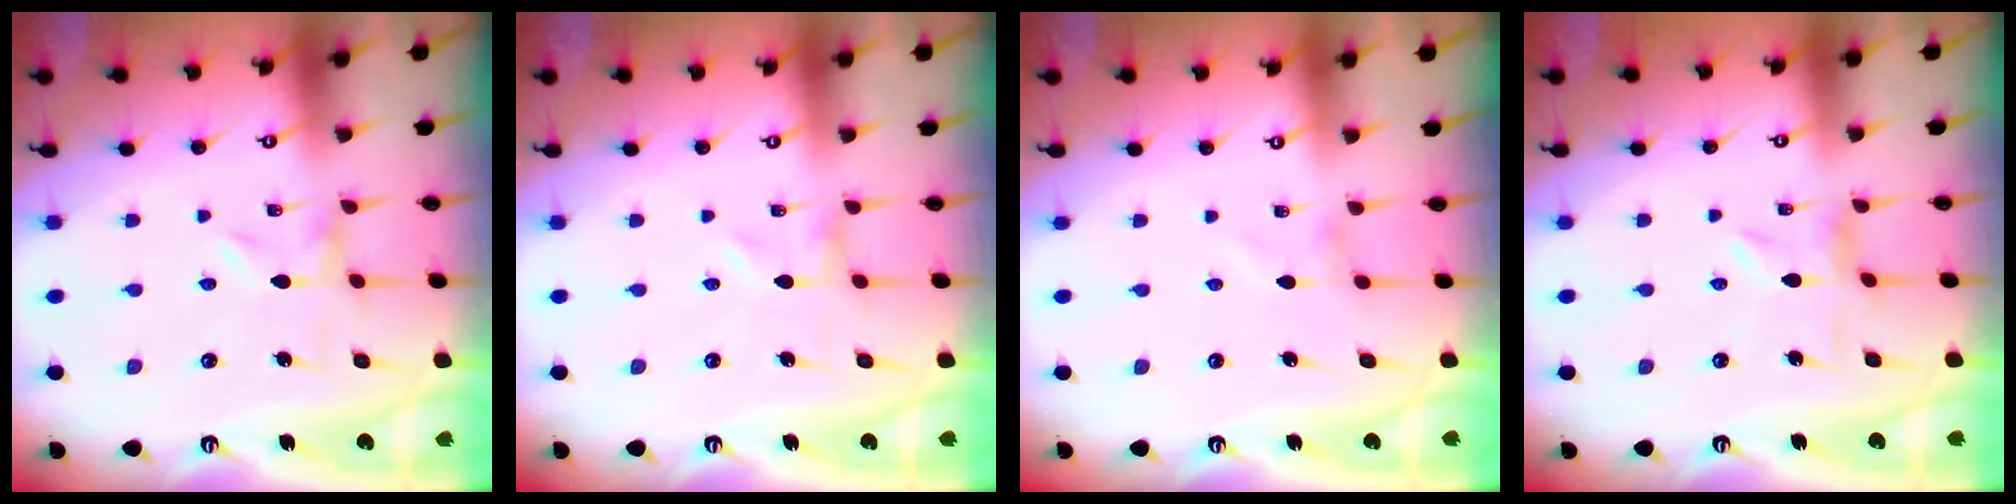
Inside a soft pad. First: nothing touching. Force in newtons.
{"total": 0.0}
{"total": 0.0}
{"total": 2.2, "press": 2.2, "slide": 0.2}